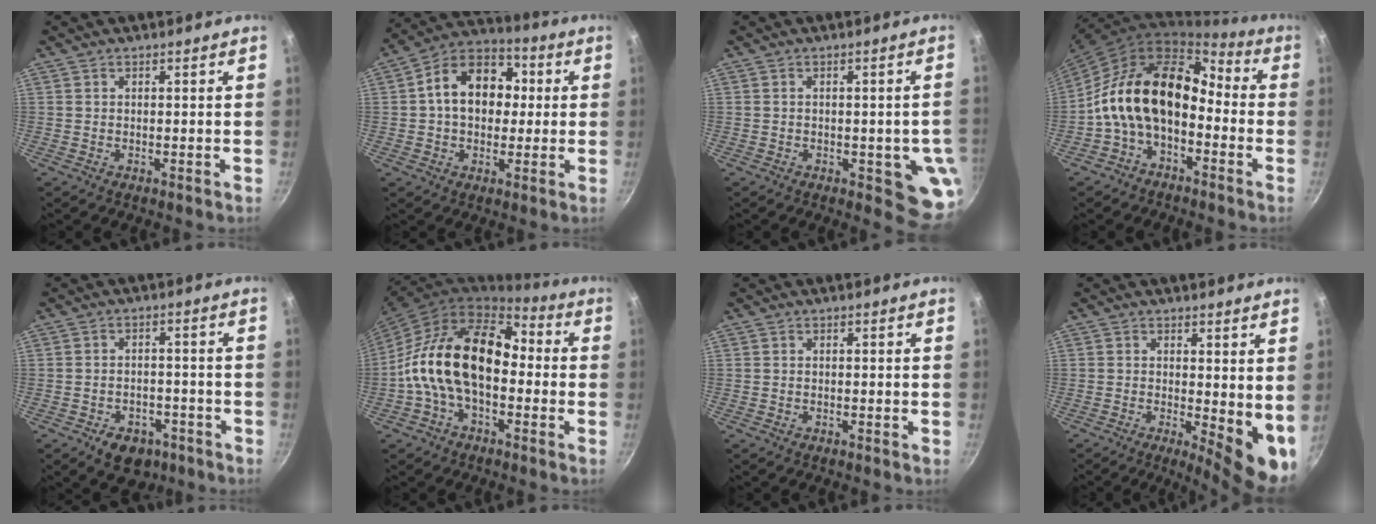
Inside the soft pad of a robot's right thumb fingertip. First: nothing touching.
{"total": 14.7, "force": [1.6, 10.9, 9.8], "torque": [-0.115, 0.029, 0.005]}
{"total": 8.4, "force": [-1.8, 3.7, 7.3], "torque": [-0.048, -0.001, -0.020]}
{"total": 16.9, "force": [-3.6, 10.7, 12.5], "torque": [-0.192, 0.065, -0.081]}
{"total": 7.6, "force": [-4.2, 5.2, 3.6], "torque": [-0.024, 0.030, -0.046]}
{"total": 18.2, "force": [-1.7, 11.4, 14.1], "torque": [-0.220, 0.048, -0.050]}
{"total": 0.0}
{"total": 9.1, "force": [0.0, 3.4, 8.4], "torque": [-0.096, -0.013, 0.005]}